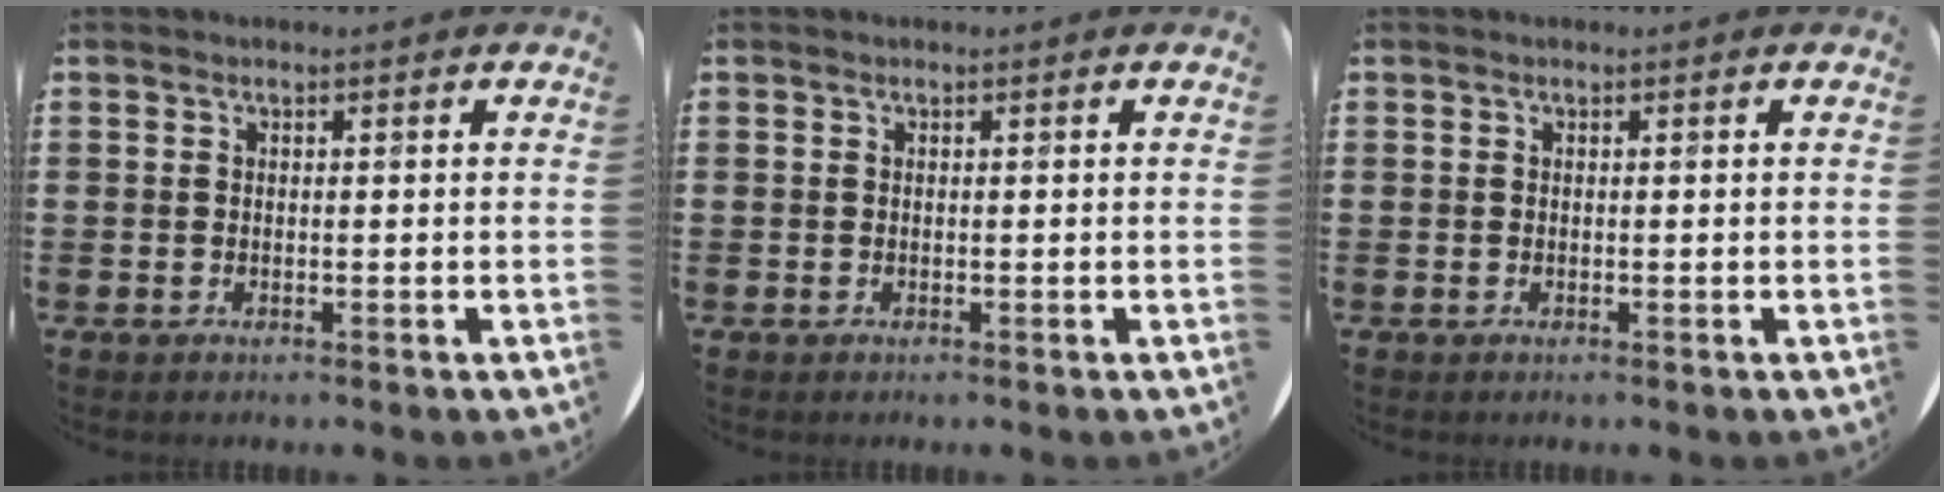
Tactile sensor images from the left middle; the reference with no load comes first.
{"total": 0.0}
{"total": 0.0}